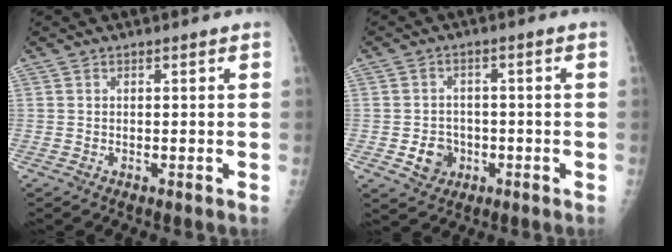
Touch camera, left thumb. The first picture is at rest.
{"total": 5.2, "force": [-1.6, 4.5, 2.1], "torque": [-0.012, 0.008, -0.021]}